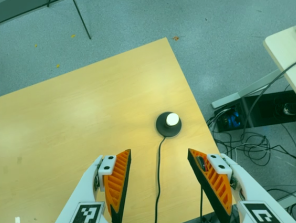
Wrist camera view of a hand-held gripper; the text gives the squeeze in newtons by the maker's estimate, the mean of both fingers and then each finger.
{"total": 0.0}